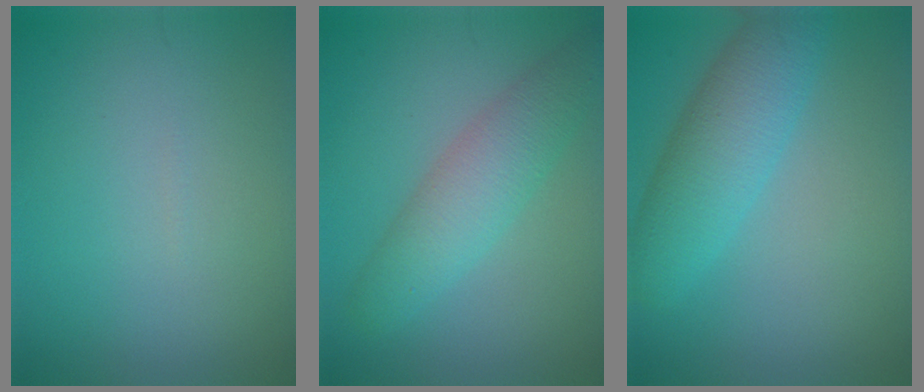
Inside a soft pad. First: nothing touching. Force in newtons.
{"total": 4.5, "press": 4.5, "slide": 0.1}
{"total": 5.3, "press": 5.3, "slide": 0.2}